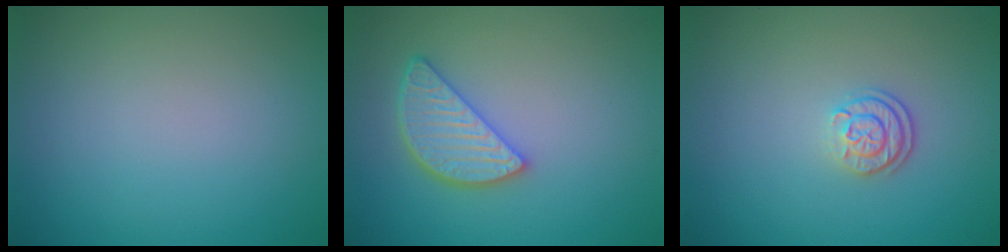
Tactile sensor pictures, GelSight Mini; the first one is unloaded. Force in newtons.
{"total": 4.1, "press": 3.5, "slide": 2.1}
{"total": 2.4, "press": 1.9, "slide": 1.5}